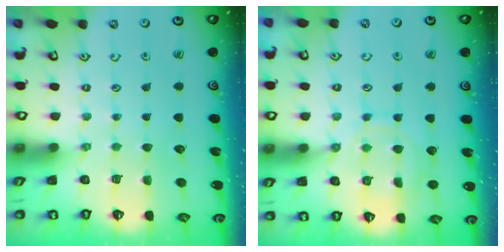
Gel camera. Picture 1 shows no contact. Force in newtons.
{"total": 11.0, "press": 11.0, "slide": 0.8}